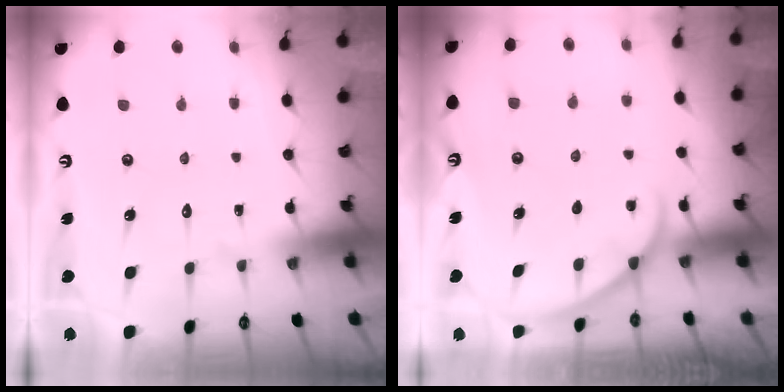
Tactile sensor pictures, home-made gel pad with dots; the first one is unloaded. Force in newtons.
{"total": 2.9, "press": 2.8, "slide": 0.3}